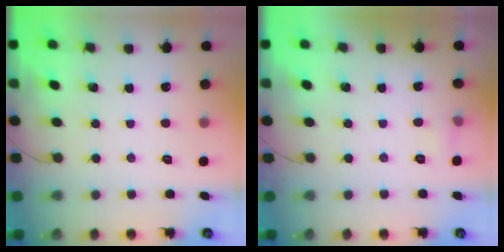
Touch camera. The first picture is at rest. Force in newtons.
{"total": 4.4, "press": 3.7, "slide": 2.3}